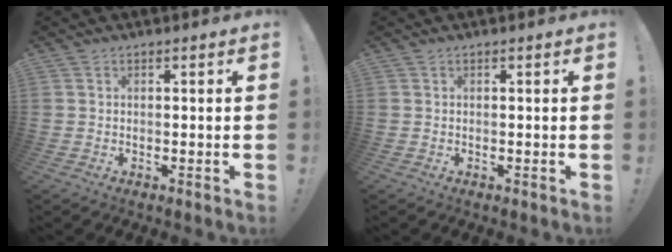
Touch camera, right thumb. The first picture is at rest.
{"total": 0.0}